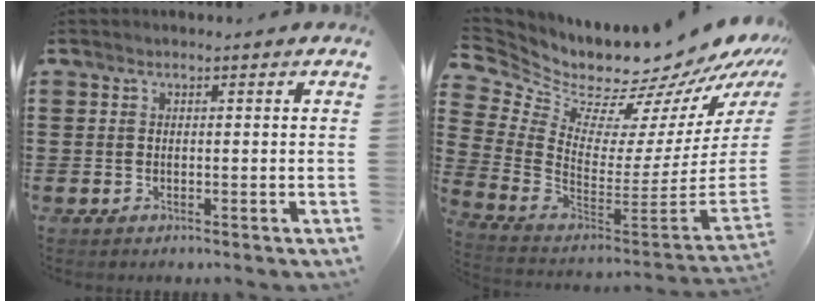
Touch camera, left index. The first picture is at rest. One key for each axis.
{"total": 7.3, "fx": 7.0, "fy": 1.8, "fz": 1.0, "tx": -0.045, "ty": -0.092, "tz": 0.105}